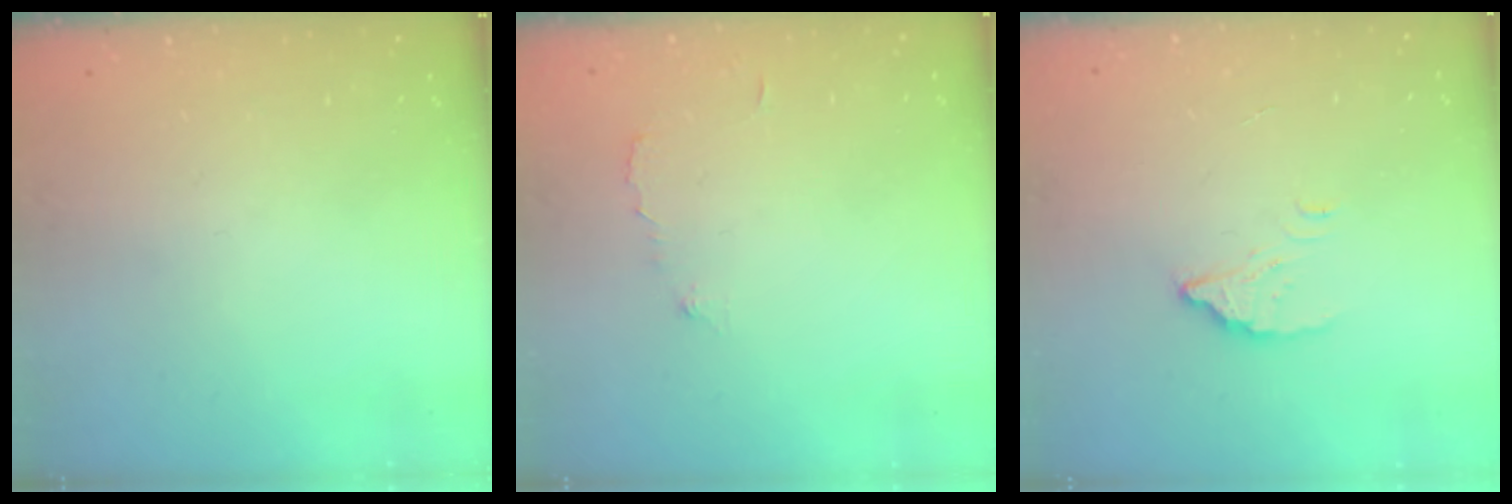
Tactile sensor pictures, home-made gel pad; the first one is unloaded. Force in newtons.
{"total": 5.5, "press": 5.5, "slide": 0.2}
{"total": 2.9, "press": 2.9, "slide": 0.2}